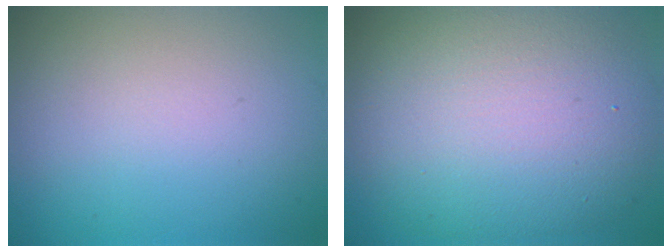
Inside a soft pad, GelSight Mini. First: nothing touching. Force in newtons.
{"total": 11.9, "press": 11.9, "slide": 0.7}